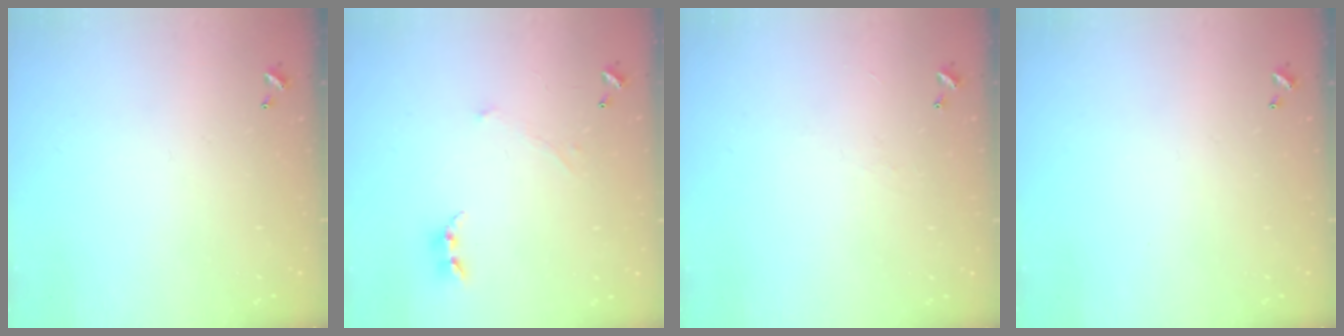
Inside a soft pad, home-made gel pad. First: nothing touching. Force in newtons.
{"total": 0.7, "press": 0.4, "slide": 0.5}
{"total": 1.3, "press": 1.2, "slide": 0.5}
{"total": 0.0}